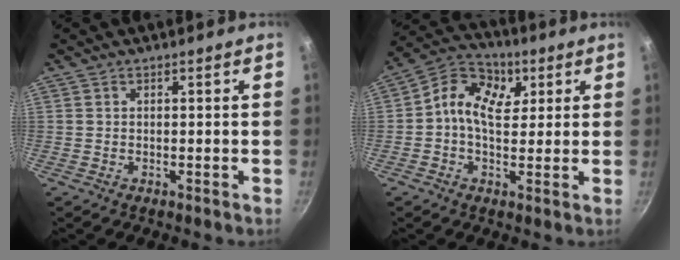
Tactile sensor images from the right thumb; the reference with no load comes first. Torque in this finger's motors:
{"motor_torque": [0.04, 0.05, 0.06, -0.06, 0.07]}